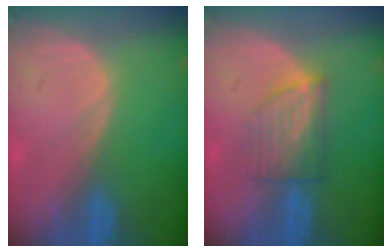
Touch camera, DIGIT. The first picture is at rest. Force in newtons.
{"total": 6.1, "press": 5.5, "slide": 2.7}